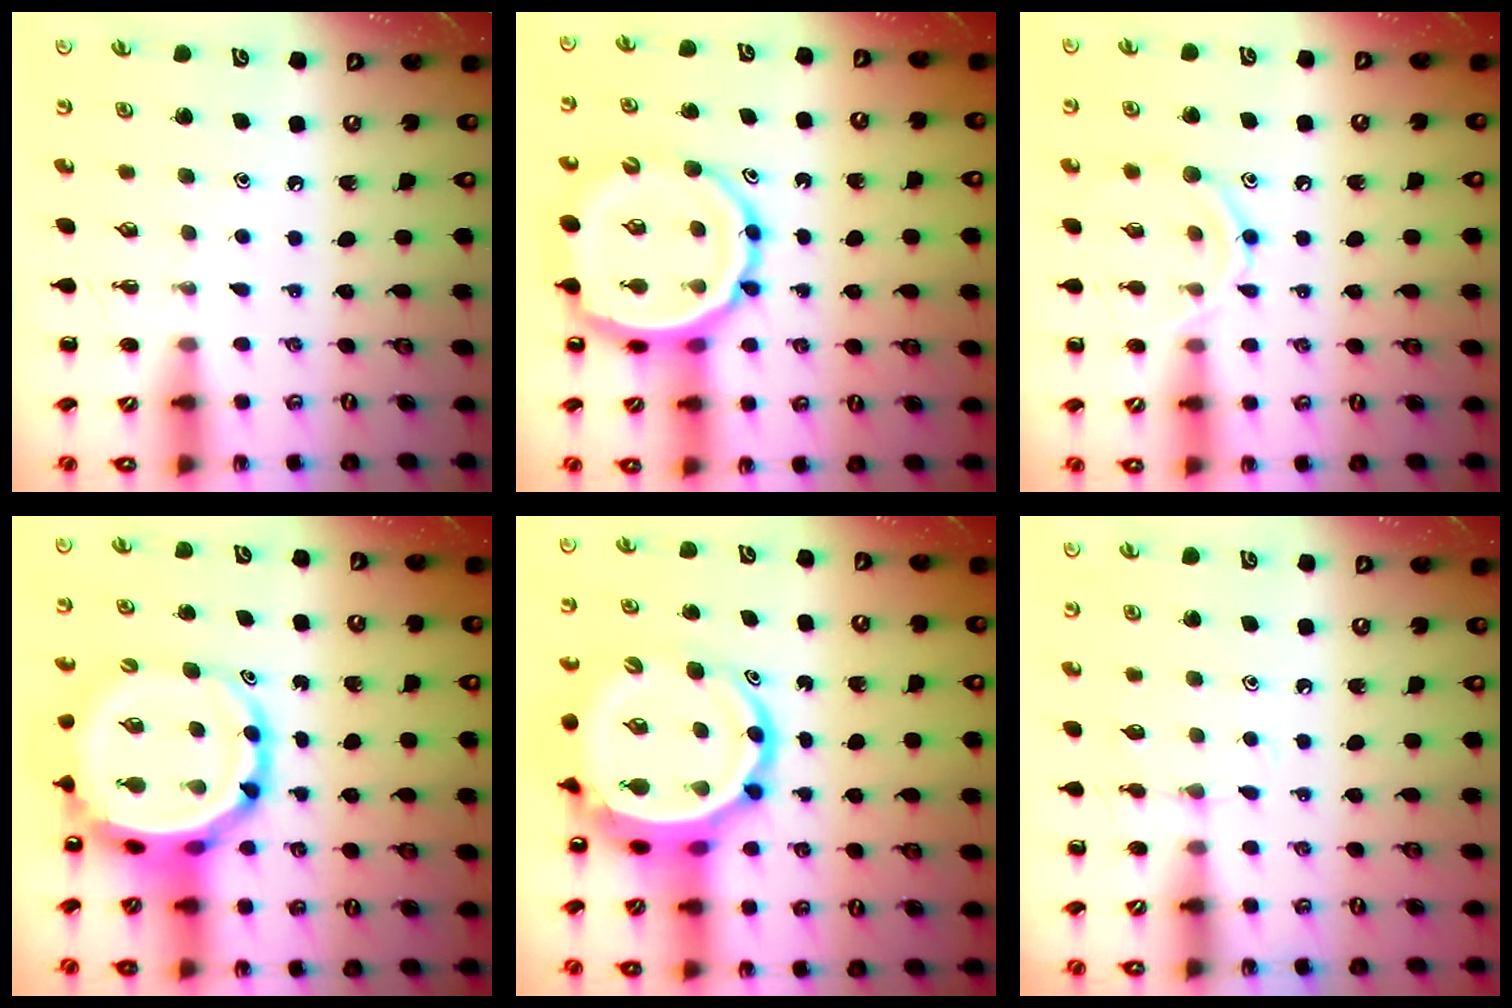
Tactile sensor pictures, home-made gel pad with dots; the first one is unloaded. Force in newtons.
{"total": 14.6, "press": 14.2, "slide": 3.5}
{"total": 11.0, "press": 10.8, "slide": 1.5}
{"total": 9.6, "press": 9.3, "slide": 2.5}
{"total": 9.1, "press": 8.7, "slide": 2.5}
{"total": 3.8, "press": 3.6, "slide": 1.2}